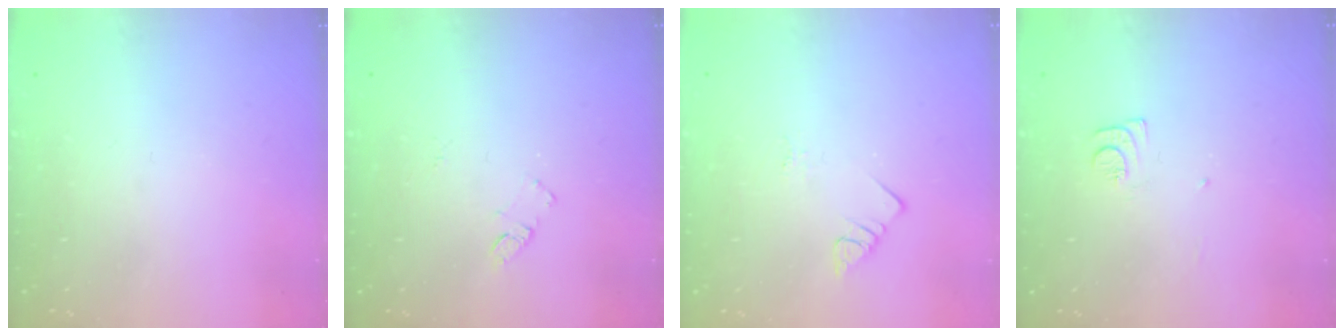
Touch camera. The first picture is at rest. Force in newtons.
{"total": 6.2, "press": 6.2, "slide": 0.5}
{"total": 2.8, "press": 2.8, "slide": 0.4}
{"total": 5.9, "press": 5.9, "slide": 0.5}